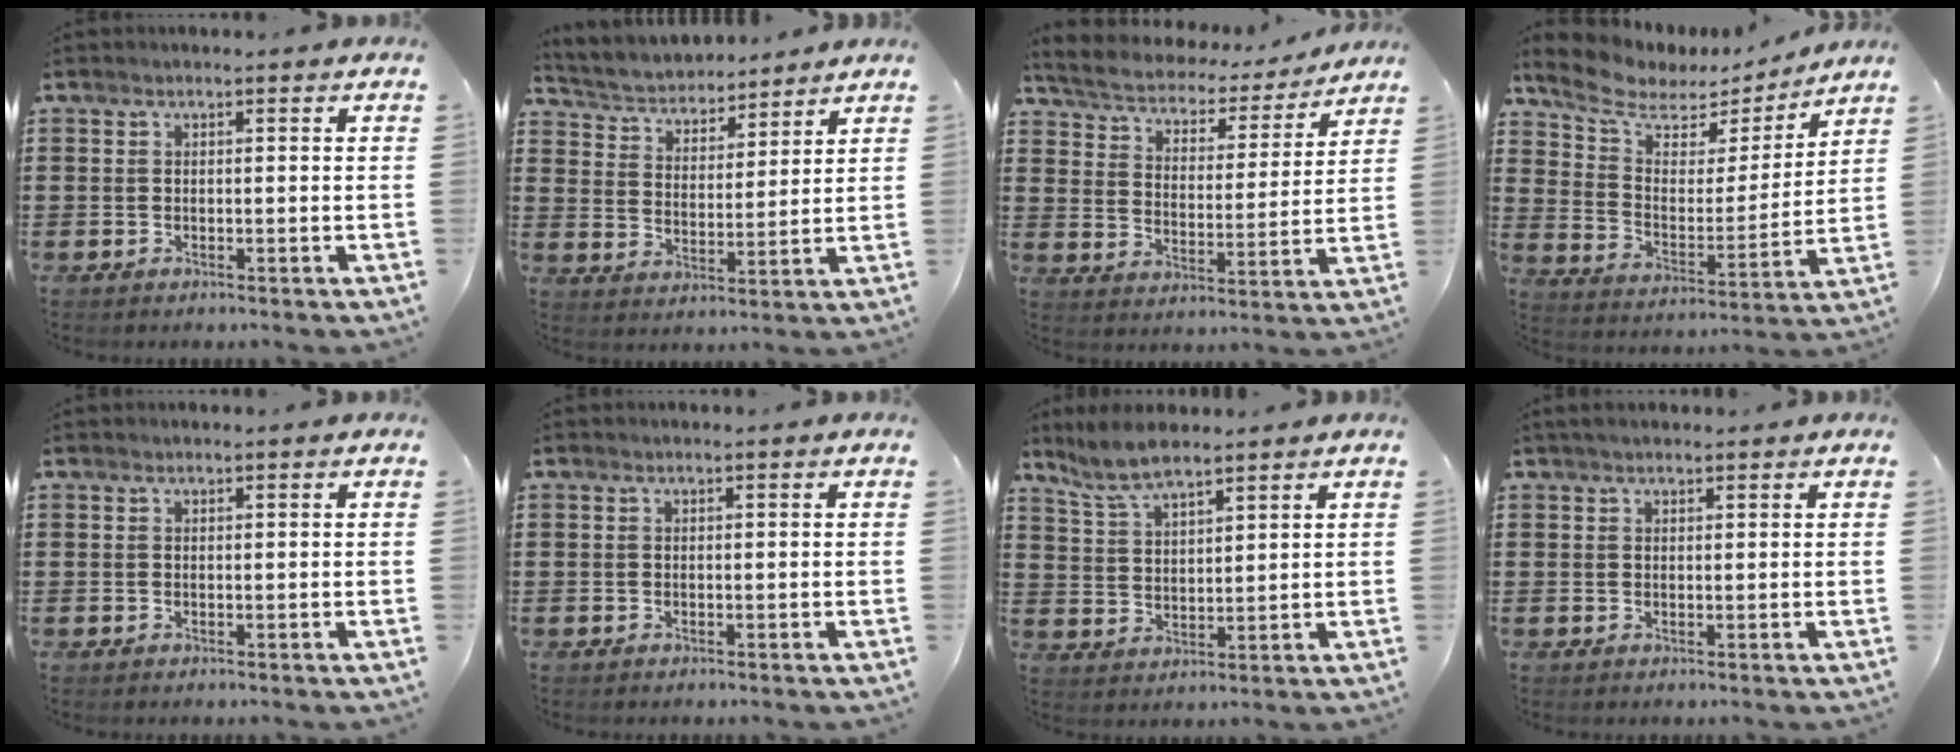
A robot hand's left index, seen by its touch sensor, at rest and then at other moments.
{"total": 4.2, "force": [4.1, 0.9, 0.1], "torque": [-0.028, -0.028, 0.068]}
{"total": 4.2, "force": [4.1, 0.8, 0.6], "torque": [-0.038, -0.031, 0.063]}
{"total": 7.1, "force": [5.6, 3.2, 2.9], "torque": [-0.089, -0.030, 0.095]}
{"total": 0.0}
{"total": 0.0}
{"total": 6.4, "force": [5.5, 1.2, 3.0], "torque": [-0.074, -0.008, 0.102]}
{"total": 1.2, "force": [1.0, 0.5, 0.5], "torque": [-0.011, 0.004, 0.019]}